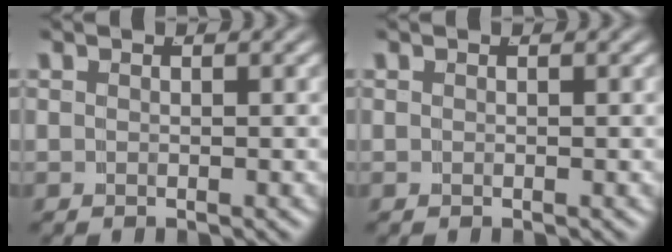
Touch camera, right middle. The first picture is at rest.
{"total": 0.0}